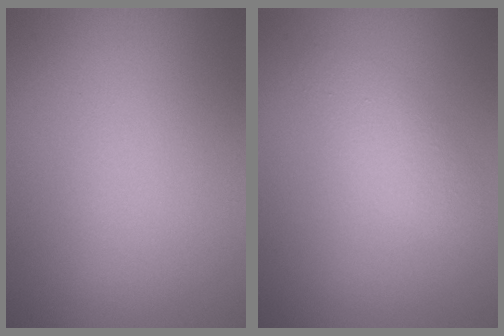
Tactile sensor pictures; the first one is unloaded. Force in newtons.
{"total": 2.2, "press": 2.2, "slide": 0.2}